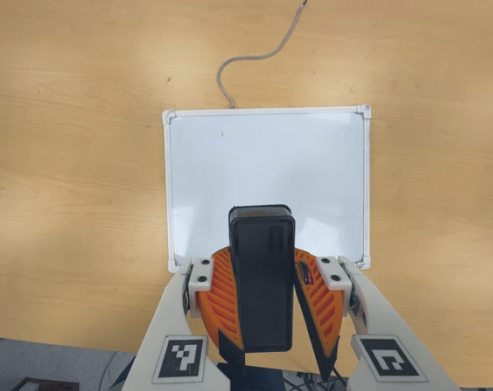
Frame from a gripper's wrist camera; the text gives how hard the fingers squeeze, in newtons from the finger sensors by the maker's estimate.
{"total": 9.1, "left": 9.2, "right": 8.9}